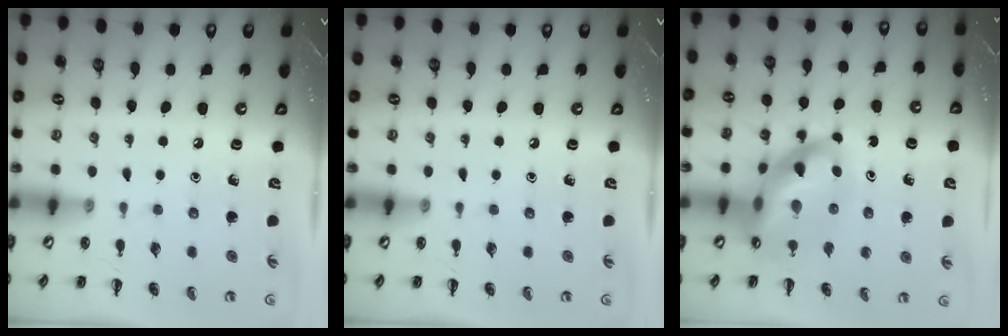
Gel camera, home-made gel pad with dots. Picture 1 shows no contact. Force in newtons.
{"total": 0.0}
{"total": 16.5, "press": 15.9, "slide": 4.3}